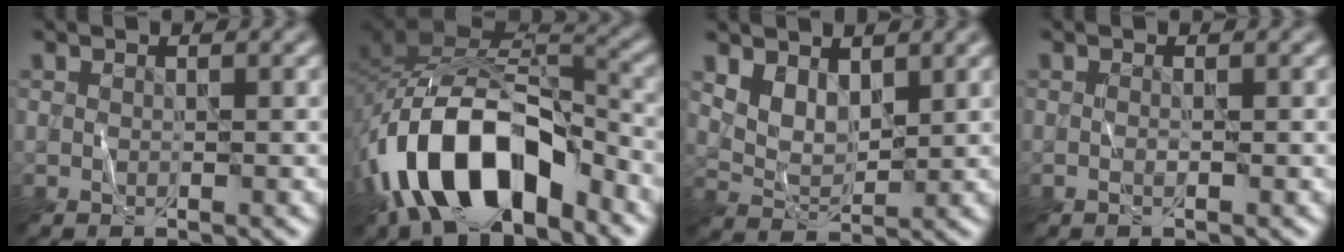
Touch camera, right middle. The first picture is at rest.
{"total": 13.0, "force": [-6.6, 6.6, 9.1], "torque": [-0.164, 0.000, -0.124]}
{"total": 3.1, "force": [1.8, 1.7, 1.8], "torque": [-0.043, -0.008, 0.039]}
{"total": 0.6, "force": [-0.2, 0.0, 0.6], "torque": [-0.011, -0.001, -0.005]}